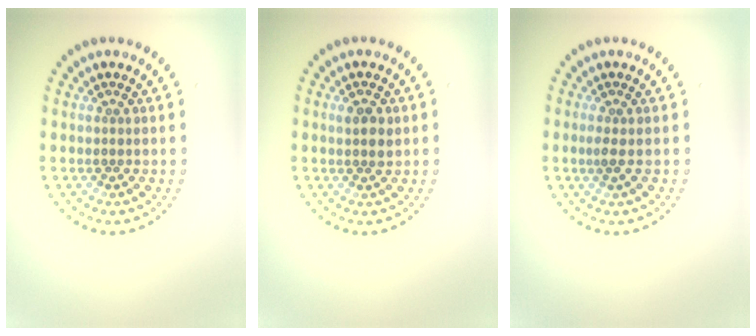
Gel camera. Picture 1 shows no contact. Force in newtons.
{"total": 1.7, "press": 1.6, "slide": 0.5}
{"total": 1.0, "press": 0.8, "slide": 0.6}